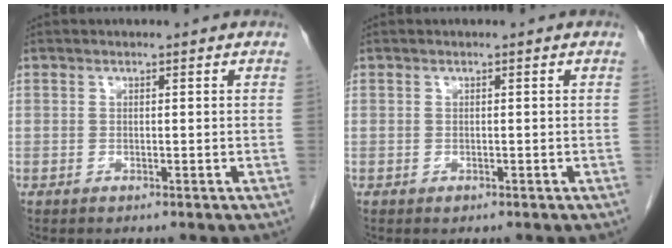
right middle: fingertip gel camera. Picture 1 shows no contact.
{"total": 0.0}